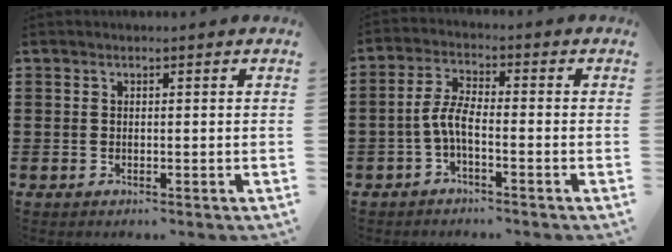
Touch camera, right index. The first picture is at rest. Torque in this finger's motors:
{"motor_torque": [1.04, -0.71, 0.57, 0.16]}